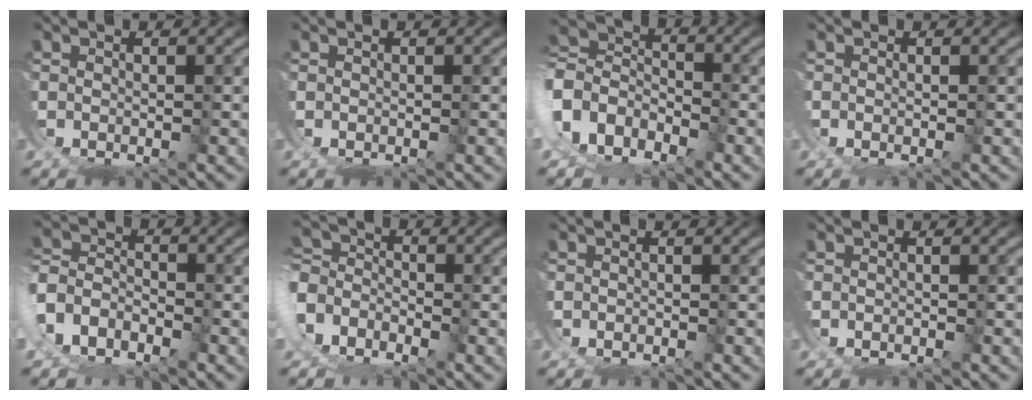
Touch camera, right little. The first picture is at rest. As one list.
[{"total": 0.0}, {"total": 9.8, "force": [-0.3, 9.5, 2.5], "torque": [-0.118, -0.027, -0.022]}, {"total": 1.2, "force": [0.7, -1.0, 0.2], "torque": [0.005, 0.002, 0.010]}, {"total": 6.9, "force": [-2.1, 6.6, 0.9], "torque": [-0.062, -0.023, -0.046]}, {"total": 6.1, "force": [-1.6, 5.9, 0.6], "torque": [-0.046, -0.013, -0.041]}, {"total": 0.0}, {"total": 0.0}]